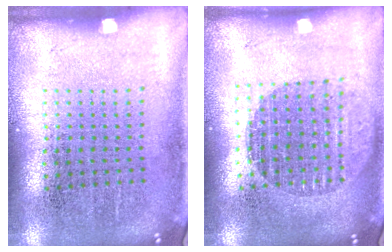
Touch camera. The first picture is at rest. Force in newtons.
{"total": 1.7, "press": 1.5, "slide": 0.8}